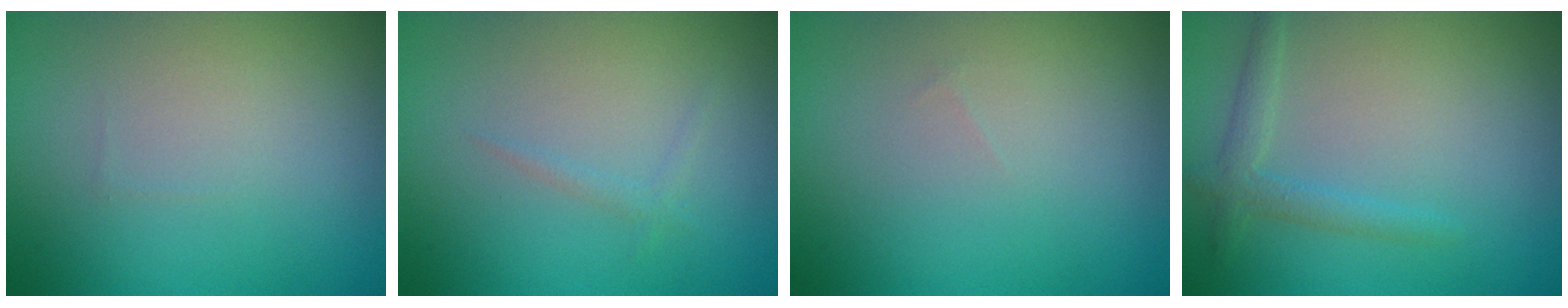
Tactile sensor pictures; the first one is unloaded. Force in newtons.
{"total": 0.8, "press": 0.8, "slide": 0.0}
{"total": 0.0}
{"total": 1.9, "press": 1.9, "slide": 0.1}